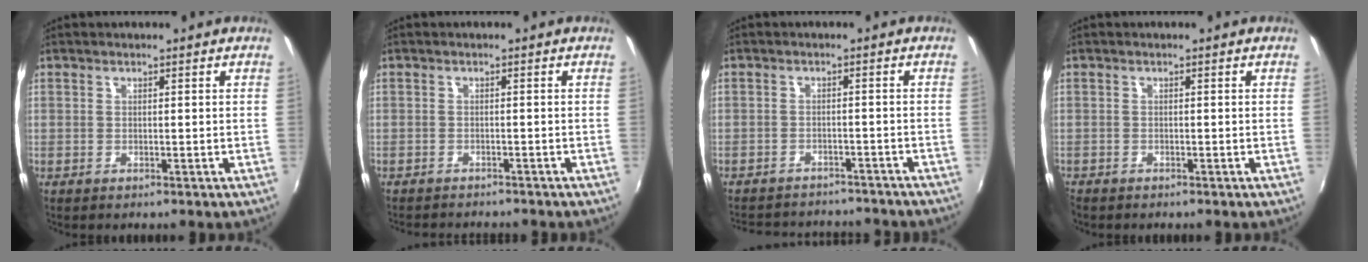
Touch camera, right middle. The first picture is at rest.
{"total": 4.4, "force": [-4.2, 0.7, 1.3], "torque": [-0.036, -0.013, -0.064]}
{"total": 15.2, "force": [-13.3, 4.8, 5.6], "torque": [-0.116, -0.002, -0.172]}
{"total": 0.9, "force": [-0.8, 0.4, 0.0], "torque": [-0.005, -0.002, -0.017]}